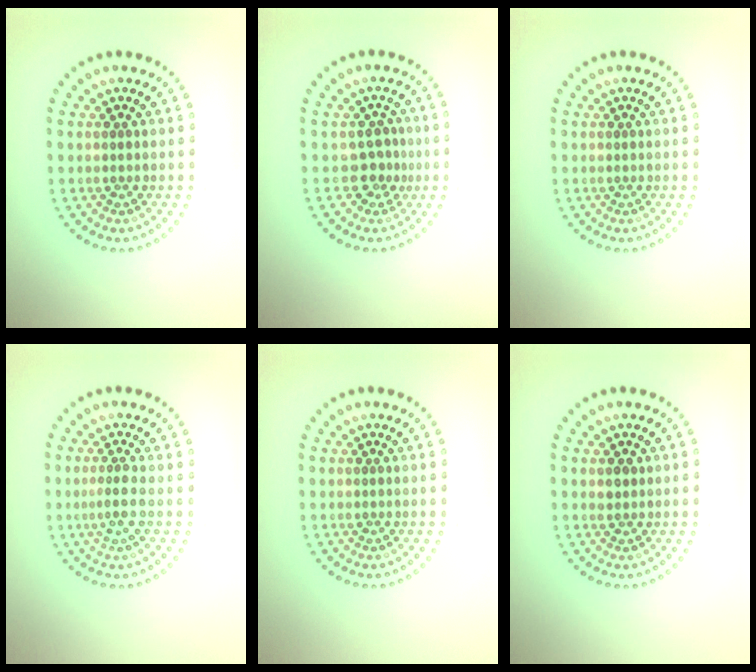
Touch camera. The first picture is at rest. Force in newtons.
{"total": 2.2, "press": 1.6, "slide": 1.6}
{"total": 0.0}
{"total": 1.7, "press": 1.5, "slide": 0.9}
{"total": 0.0}
{"total": 1.0, "press": 0.8, "slide": 0.5}